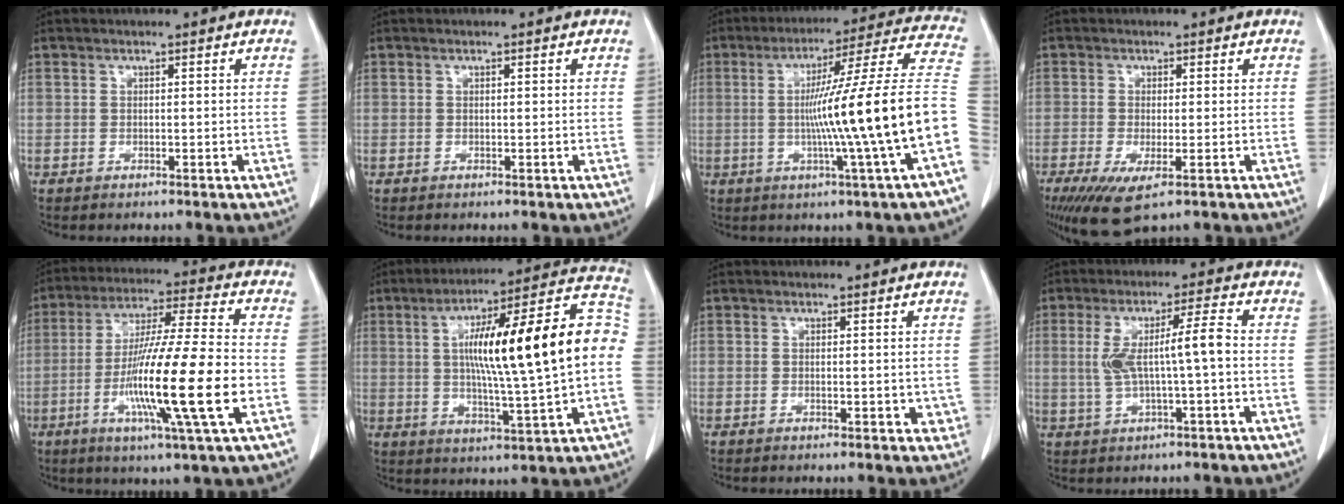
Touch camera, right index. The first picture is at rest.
{"total": 0.0}
{"total": 21.1, "force": [-3.2, -2.3, 20.7], "torque": [-0.251, 0.012, -0.062]}
{"total": 6.4, "force": [-3.2, 1.6, 5.3], "torque": [-0.092, -0.019, -0.050]}
{"total": 18.0, "force": [-4.4, -0.5, 17.5], "torque": [-0.322, -0.016, -0.082]}
{"total": 23.2, "force": [1.5, 1.9, 23.0], "torque": [-0.320, 0.037, 0.015]}
{"total": 2.1, "force": [-0.1, 1.1, 1.8], "torque": [-0.016, -0.002, 0.003]}
{"total": 7.7, "force": [0.1, 0.6, 7.7], "torque": [-0.151, 0.019, 0.005]}